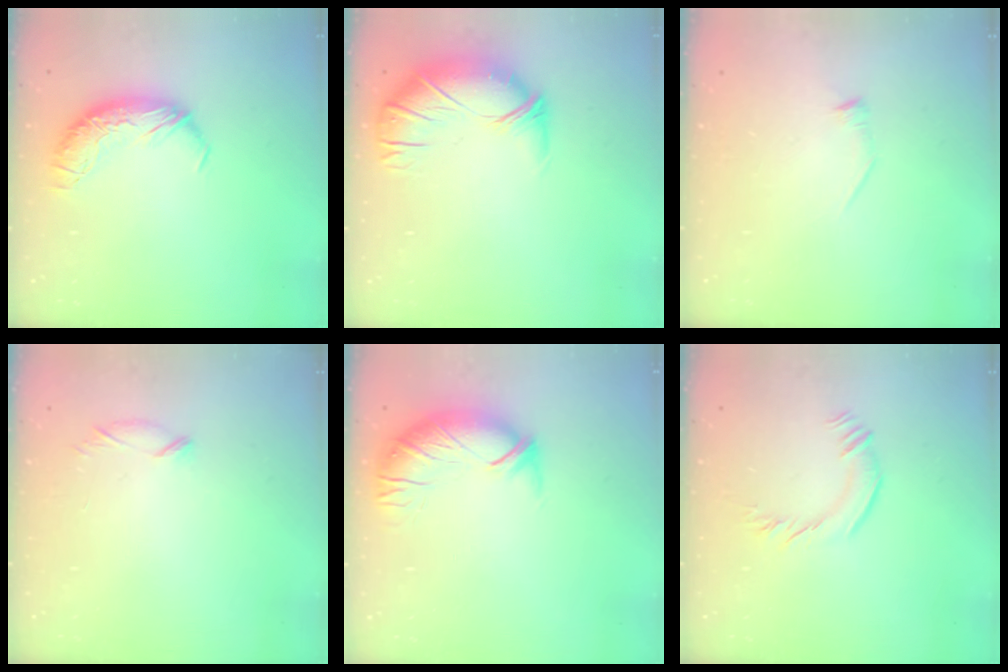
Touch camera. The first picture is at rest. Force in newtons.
{"total": 2.6, "press": 1.0, "slide": 2.4}
{"total": 6.5, "press": 6.4, "slide": 1.0}
{"total": 6.4, "press": 6.4, "slide": 0.7}
{"total": 3.0, "press": 1.5, "slide": 2.6}
{"total": 2.5, "press": 2.3, "slide": 0.9}